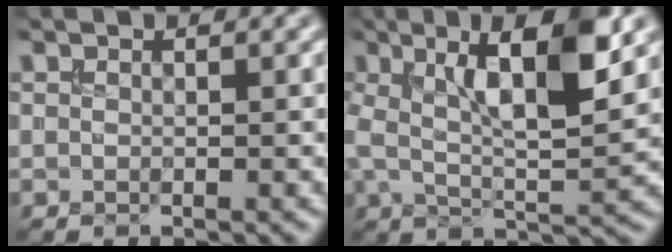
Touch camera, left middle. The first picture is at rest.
{"total": 9.4, "force": [2.4, 2.9, 8.6], "torque": [-0.147, 0.008, 0.036]}